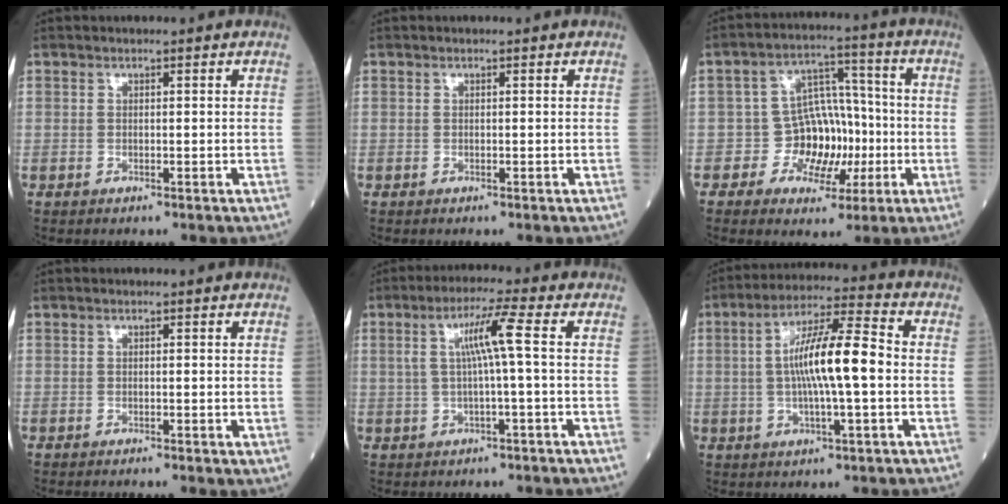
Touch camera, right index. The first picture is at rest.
{"total": 0.0}
{"total": 8.6, "force": [-1.9, 6.9, 4.8], "torque": [-0.056, 0.030, -0.025]}
{"total": 0.5, "force": [-0.1, 0.1, 0.5], "torque": [-0.009, -0.002, -0.003]}
{"total": 6.2, "force": [0.7, -0.7, 6.1], "torque": [-0.116, 0.015, 0.017]}
{"total": 11.6, "force": [-0.2, 1.3, 11.5], "torque": [-0.204, 0.014, -0.009]}